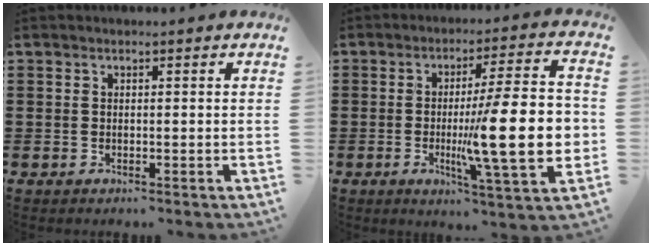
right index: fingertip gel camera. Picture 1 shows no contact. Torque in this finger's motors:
{"motor_torque": [2.14, 0.00, 1.05, 0.21]}